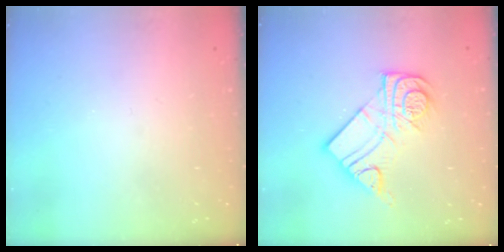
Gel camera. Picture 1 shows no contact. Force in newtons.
{"total": 12.9, "press": 12.8, "slide": 0.9}